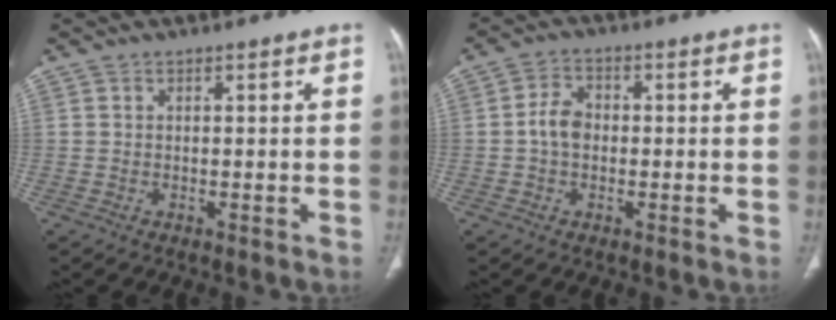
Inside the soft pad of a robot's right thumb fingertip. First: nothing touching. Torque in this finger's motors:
{"motor_torque": [0.39, 0.58, 0.52, -0.06, 0.01]}